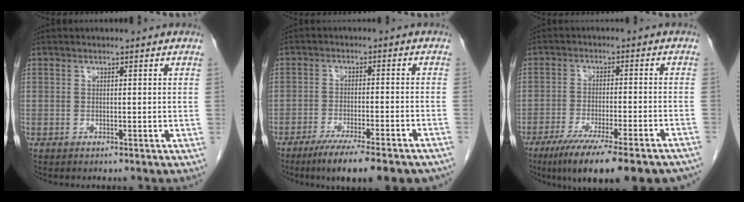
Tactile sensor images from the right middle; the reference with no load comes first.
{"total": 15.3, "force": [-12.4, 2.1, 8.8], "torque": [-0.093, -0.013, -0.176]}
{"total": 19.4, "force": [-15.6, 2.2, 11.4], "torque": [-0.117, -0.024, -0.220]}